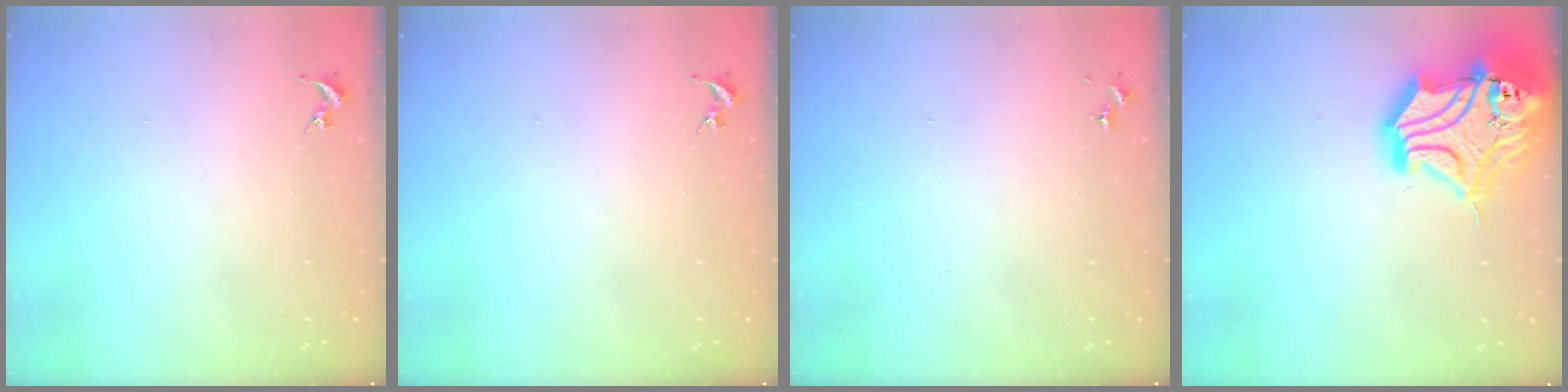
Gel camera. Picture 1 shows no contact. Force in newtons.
{"total": 0.0}
{"total": 0.0}
{"total": 23.1, "press": 22.8, "slide": 3.6}